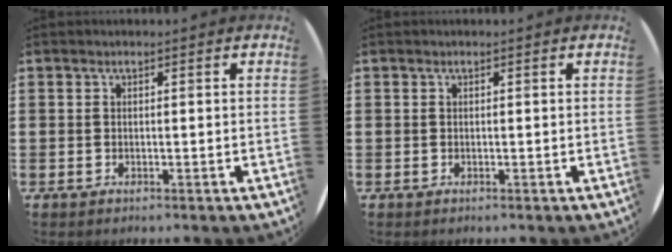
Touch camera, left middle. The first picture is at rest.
{"total": 0.0}